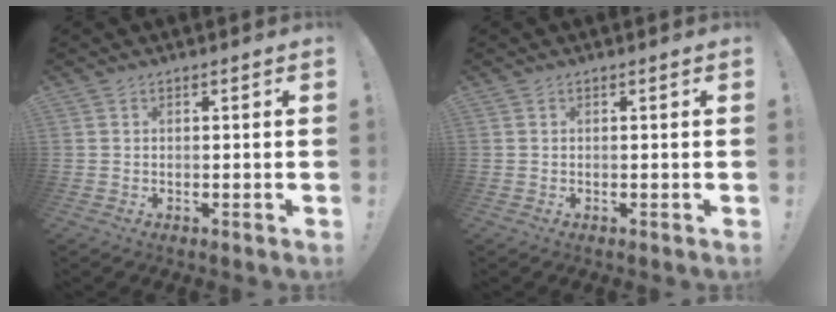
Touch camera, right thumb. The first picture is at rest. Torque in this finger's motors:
{"motor_torque": [-0.02, 0.02, 0.11, -0.06, 0.00]}